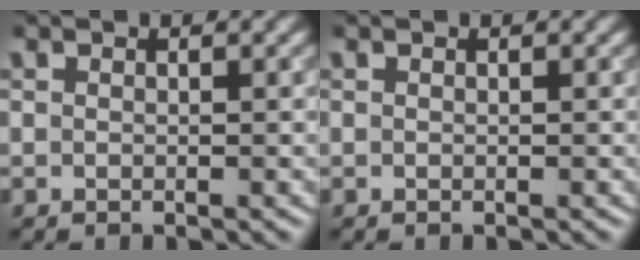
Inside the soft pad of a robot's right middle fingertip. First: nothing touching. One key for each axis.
{"total": 0.0}